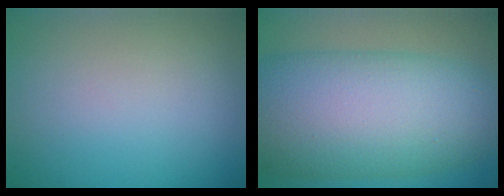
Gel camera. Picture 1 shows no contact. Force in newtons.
{"total": 14.2, "press": 14.2, "slide": 0.1}